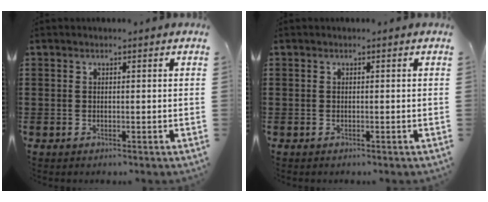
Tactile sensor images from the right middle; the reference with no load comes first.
{"total": 0.0}